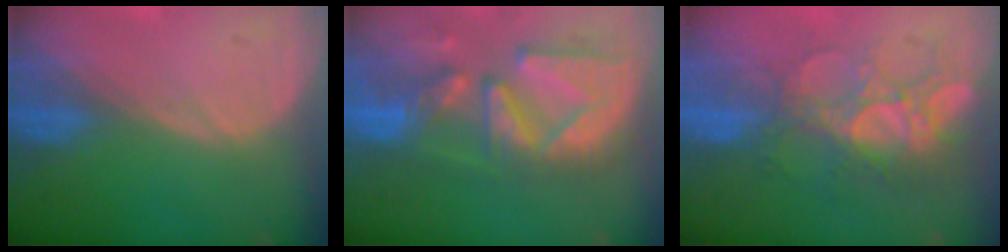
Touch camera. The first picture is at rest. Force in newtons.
{"total": 12.1, "press": 10.9, "slide": 5.2}
{"total": 9.4, "press": 8.5, "slide": 4.0}